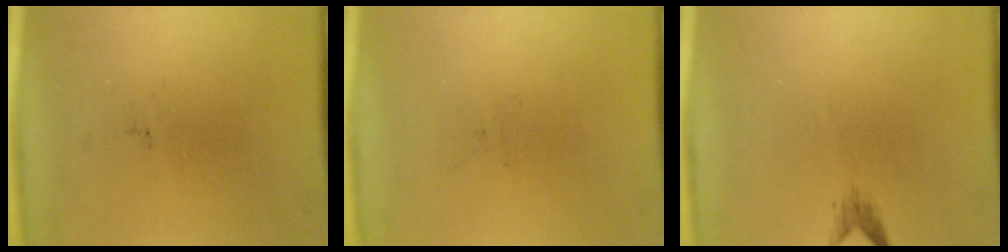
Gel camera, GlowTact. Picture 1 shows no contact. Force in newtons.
{"total": 0.0}
{"total": 1.1}